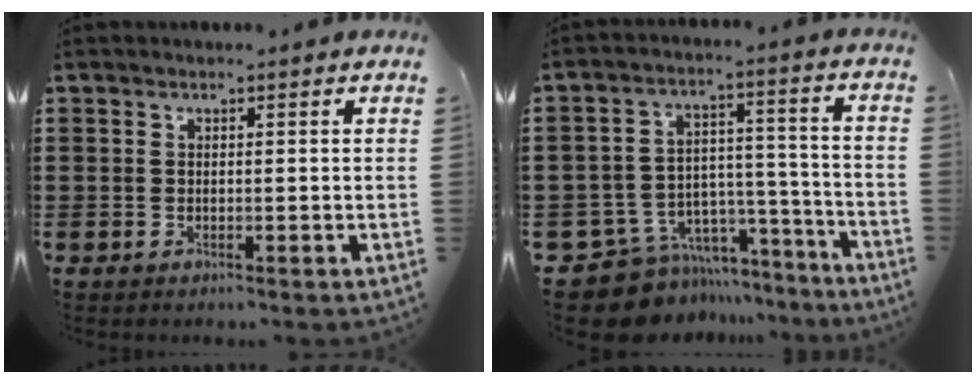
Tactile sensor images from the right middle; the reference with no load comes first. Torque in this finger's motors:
{"motor_torque": [0.53, -0.34, 0.05, 0.00]}